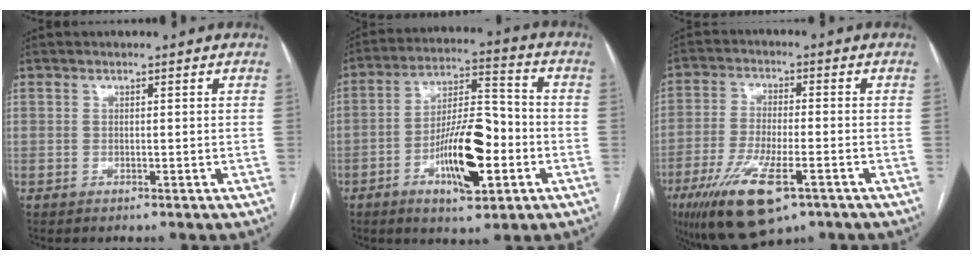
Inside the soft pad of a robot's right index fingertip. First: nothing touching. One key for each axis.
{"total": 13.3, "fx": -4.5, "fy": 3.8, "fz": 11.9, "tx": -0.212, "ty": 0.009, "tz": -0.073}
{"total": 13.2, "fx": -7.1, "fy": 3.7, "fz": 10.5, "tx": -0.203, "ty": -0.022, "tz": -0.117}